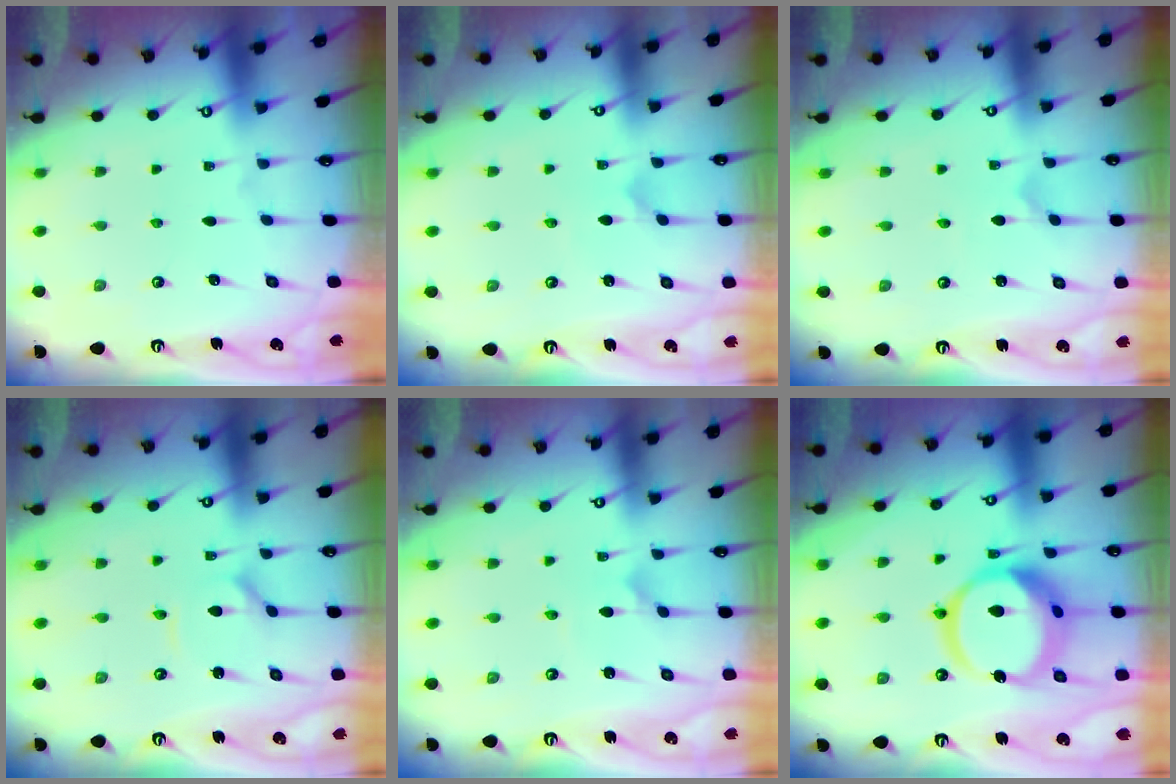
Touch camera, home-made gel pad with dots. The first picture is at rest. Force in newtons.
{"total": 2.3, "press": 2.3, "slide": 0.2}
{"total": 0.0}
{"total": 1.5, "press": 1.4, "slide": 0.3}
{"total": 2.8, "press": 2.7, "slide": 0.3}
{"total": 17.5, "press": 17.4, "slide": 2.0}